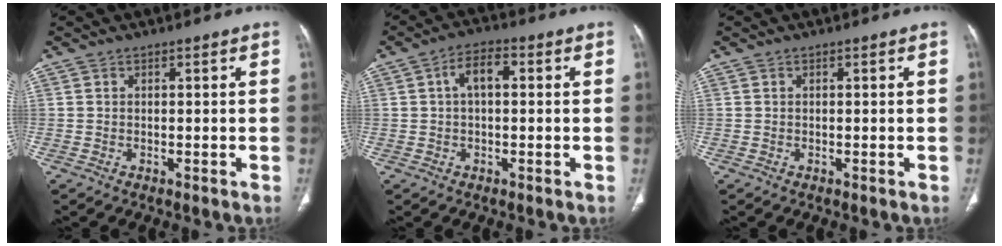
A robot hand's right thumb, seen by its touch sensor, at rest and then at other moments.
{"total": 5.3, "force": [0.9, 2.7, 4.4], "torque": [-0.075, 0.017, 0.008]}
{"total": 0.0}